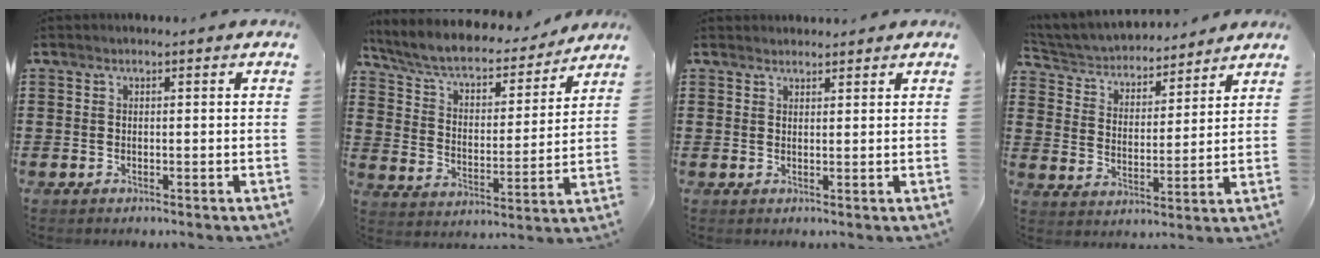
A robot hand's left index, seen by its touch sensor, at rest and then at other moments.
{"total": 6.1, "force": [5.2, 1.4, 2.7], "torque": [-0.076, -0.036, 0.084]}
{"total": 1.6, "force": [1.6, 0.4, 0.0], "torque": [-0.003, 0.001, 0.032]}
{"total": 4.1, "force": [4.0, 0.9, 0.2], "torque": [-0.029, -0.028, 0.063]}